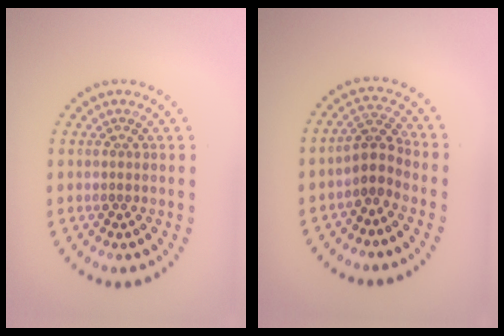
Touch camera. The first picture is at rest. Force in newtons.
{"total": 2.7, "press": 2.1, "slide": 1.6}